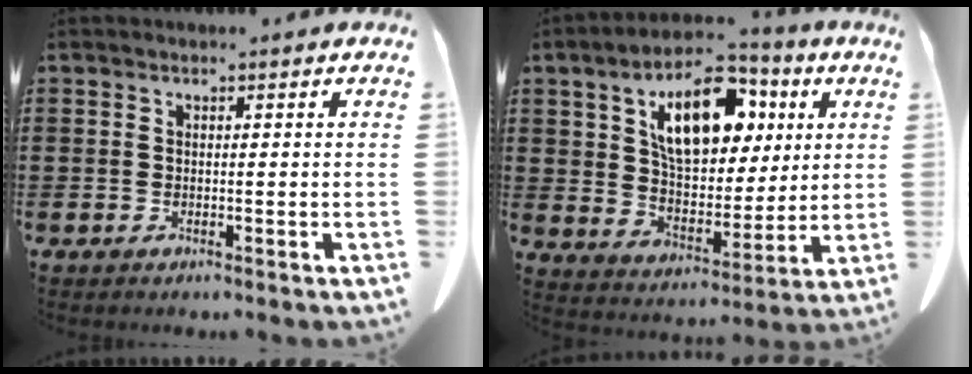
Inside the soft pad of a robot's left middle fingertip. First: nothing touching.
{"total": 13.5, "force": [5.6, 7.4, 9.8], "torque": [-0.181, 0.004, 0.096]}